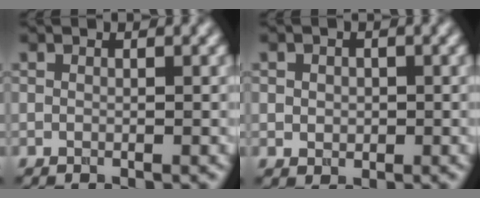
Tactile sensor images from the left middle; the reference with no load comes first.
{"total": 1.5, "force": [0.2, 1.3, 0.7], "torque": [-0.009, 0.005, 0.002]}